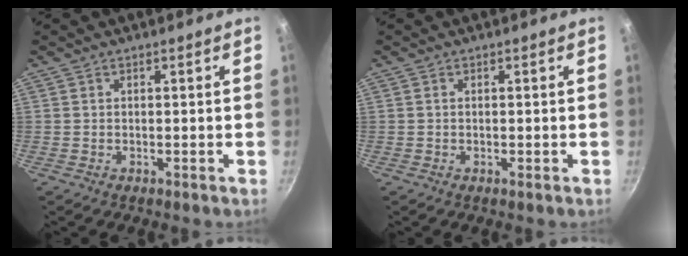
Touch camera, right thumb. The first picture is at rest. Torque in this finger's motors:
{"motor_torque": [-0.31, -0.01, -0.23, 0.10, 0.01]}